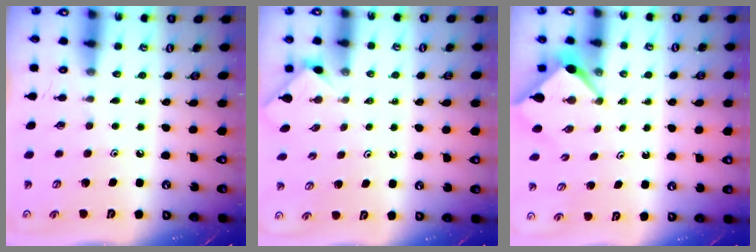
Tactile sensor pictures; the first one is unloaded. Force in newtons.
{"total": 1.3, "press": 1.2, "slide": 0.4}
{"total": 2.6, "press": 2.6, "slide": 0.3}